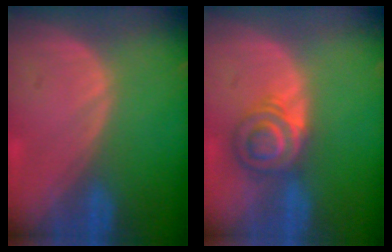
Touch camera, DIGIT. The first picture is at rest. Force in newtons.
{"total": 5.7, "press": 5.6, "slide": 1.0}